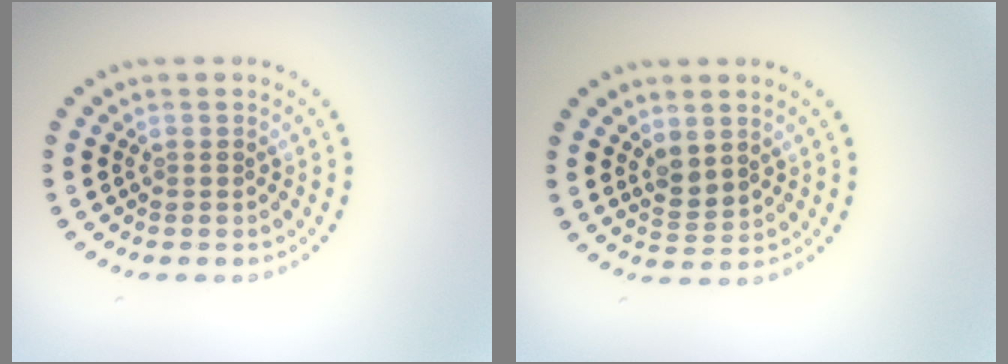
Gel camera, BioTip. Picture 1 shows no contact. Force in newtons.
{"total": 1.9, "press": 1.6, "slide": 1.0}